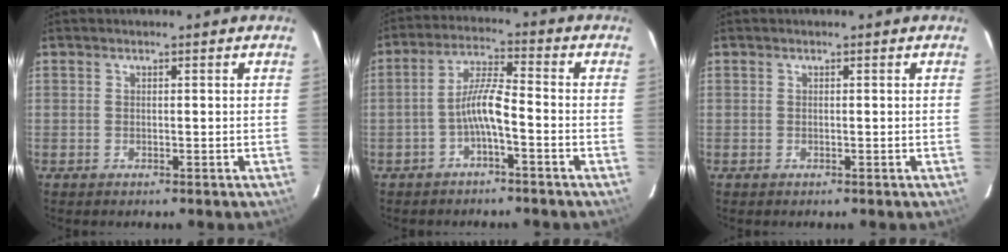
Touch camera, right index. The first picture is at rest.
{"total": 5.0, "force": [-2.2, 0.3, 4.5], "torque": [-0.094, 0.012, -0.040]}
{"total": 0.0}